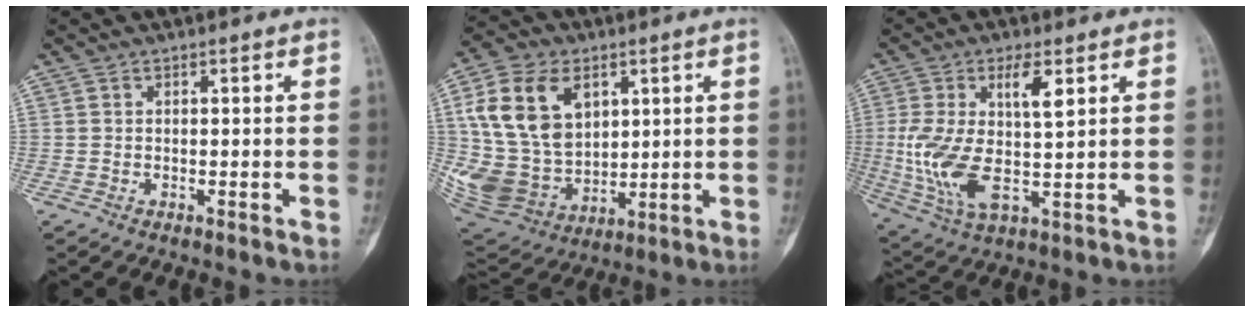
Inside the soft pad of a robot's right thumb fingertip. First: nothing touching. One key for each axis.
{"total": 20.8, "fx": 6.1, "fy": 14.9, "fz": 13.2, "tx": -0.237, "ty": -0.012, "tz": 0.131}
{"total": 14.0, "fx": 2.4, "fy": 5.0, "fz": 12.9, "tx": -0.277, "ty": -0.003, "tz": 0.055}